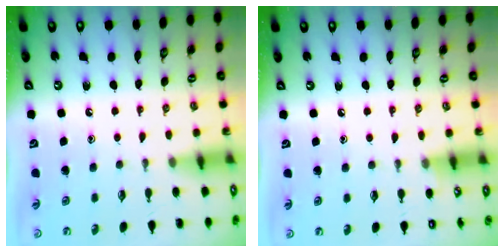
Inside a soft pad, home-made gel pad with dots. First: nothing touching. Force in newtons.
{"total": 3.7, "press": 3.6, "slide": 0.4}